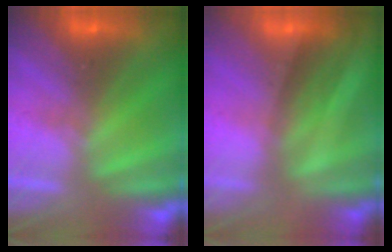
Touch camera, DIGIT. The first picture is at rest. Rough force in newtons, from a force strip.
{"total": 2.0}